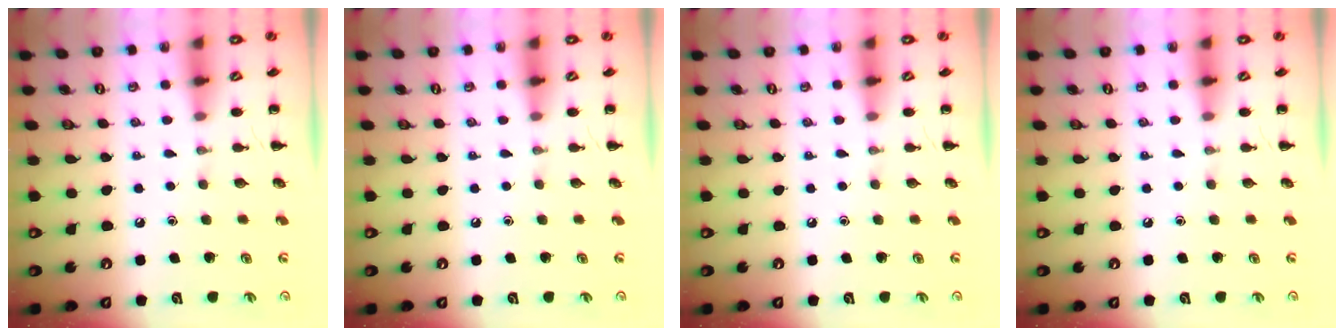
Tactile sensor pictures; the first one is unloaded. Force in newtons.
{"total": 0.0}
{"total": 0.0}
{"total": 0.0}